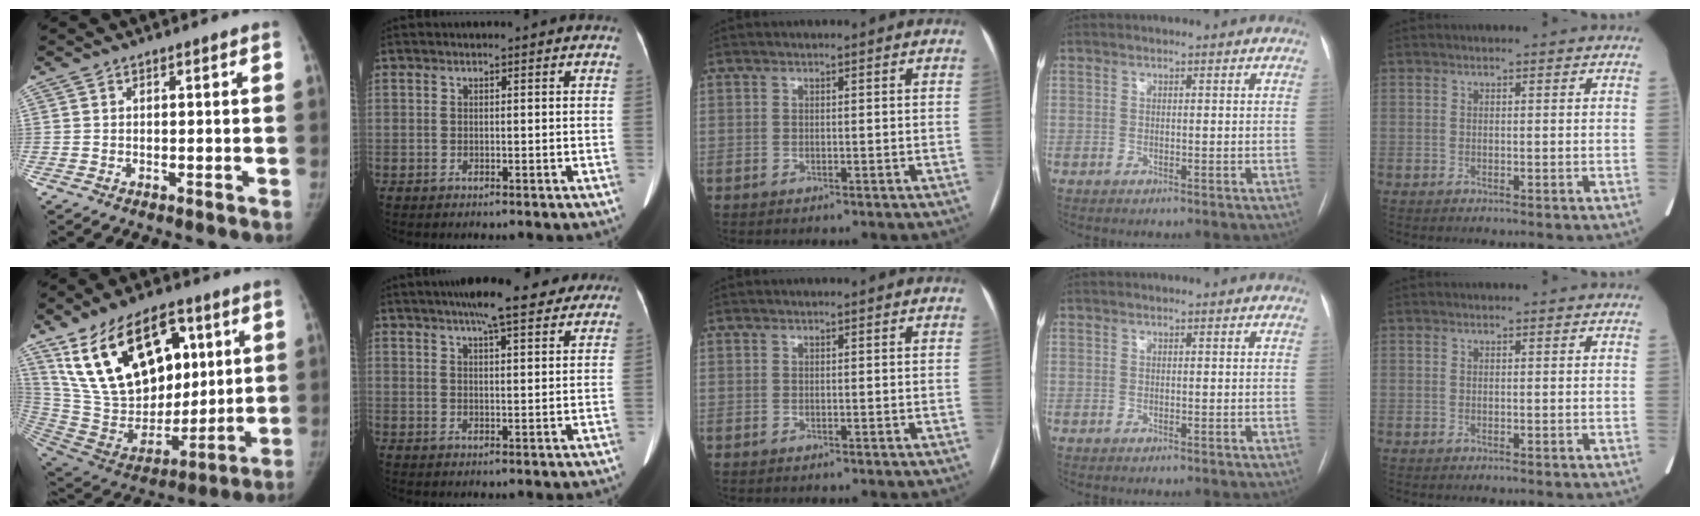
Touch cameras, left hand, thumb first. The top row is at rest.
{"thumb": {"total": 27.8, "force": [11.7, 16.4, 19.1], "torque": [-0.317, -0.014, 0.225]}, "index": {"total": 11.6, "force": [9.2, 2.3, 6.7], "torque": [-0.096, 0.029, 0.124]}}